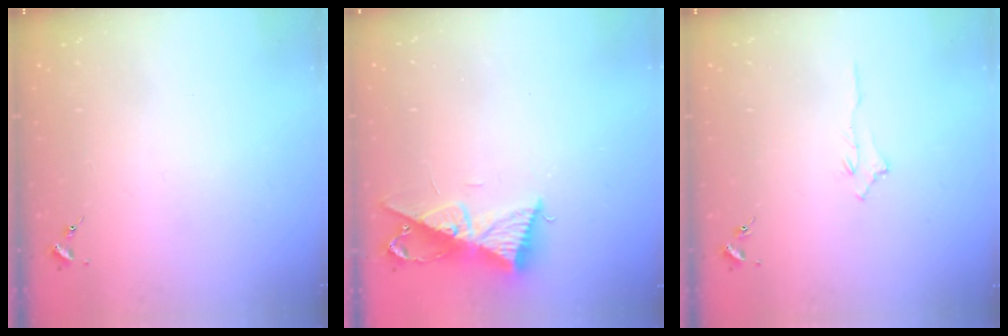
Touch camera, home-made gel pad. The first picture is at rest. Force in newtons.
{"total": 10.0, "press": 10.0, "slide": 0.6}
{"total": 3.0, "press": 3.0, "slide": 0.5}